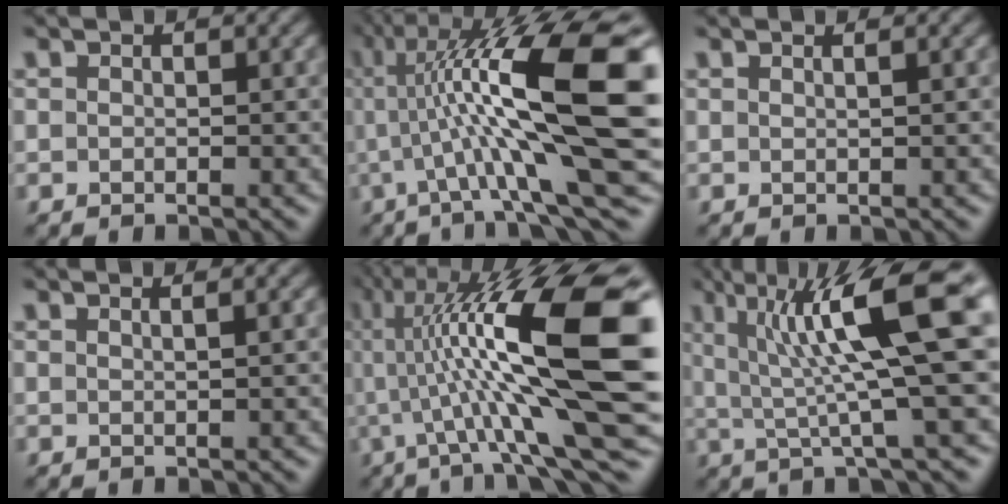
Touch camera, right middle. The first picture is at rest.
{"total": 15.5, "force": [2.3, 3.3, 14.9], "torque": [-0.230, 0.018, 0.040]}
{"total": 1.2, "force": [0.6, 0.5, 0.8], "torque": [-0.010, 0.006, -0.004]}
{"total": 1.5, "force": [0.8, 0.7, 1.1], "torque": [-0.011, 0.006, -0.007]}
{"total": 16.9, "force": [2.6, 4.2, 16.2], "torque": [-0.246, 0.020, 0.047]}
{"total": 12.1, "force": [3.4, 2.4, 11.3], "torque": [-0.164, 0.009, 0.058]}